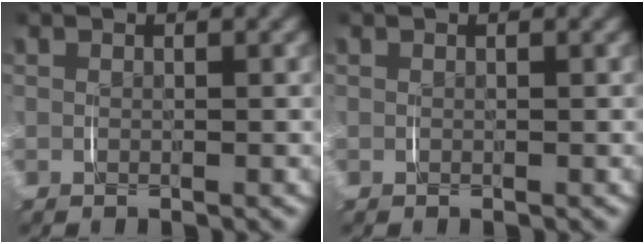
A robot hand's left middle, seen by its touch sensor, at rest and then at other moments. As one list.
[{"total": 0.0}]